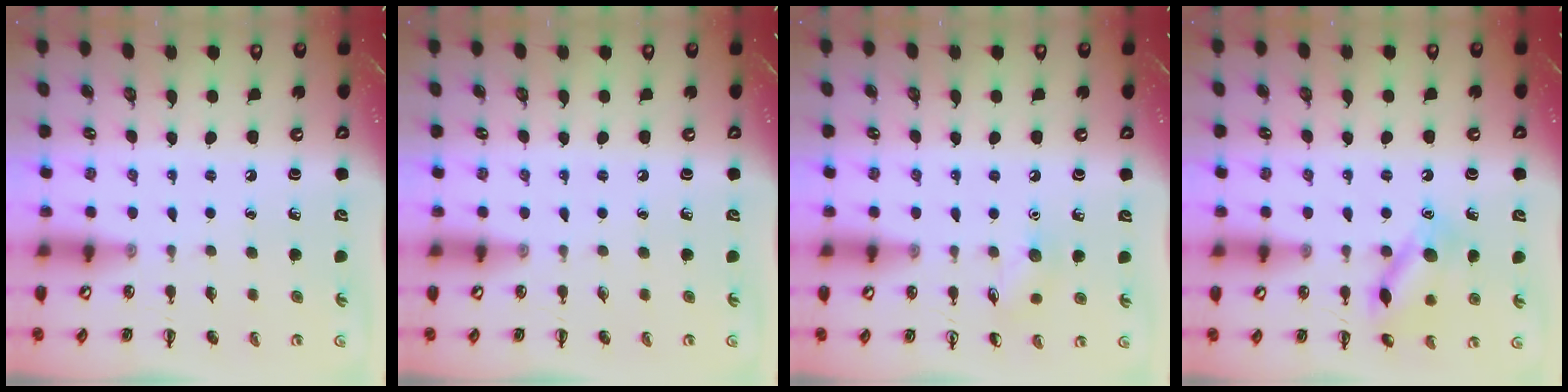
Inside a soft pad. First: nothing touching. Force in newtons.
{"total": 0.0}
{"total": 5.7, "press": 5.5, "slide": 1.4}
{"total": 13.0, "press": 13.0, "slide": 0.8}